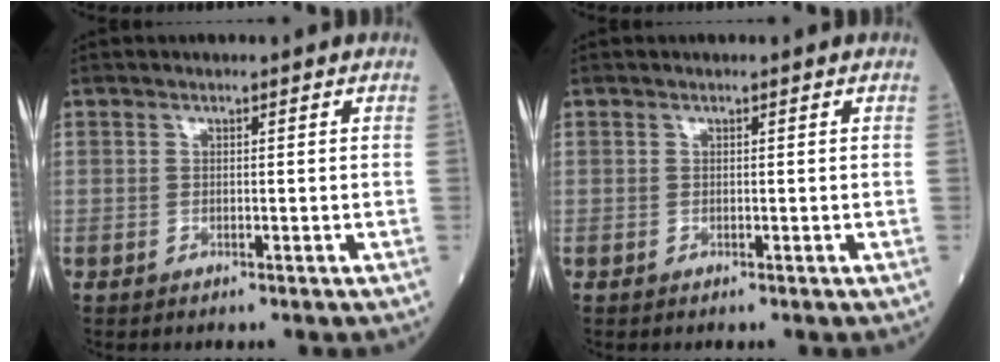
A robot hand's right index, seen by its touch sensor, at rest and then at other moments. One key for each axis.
{"total": 0.0}